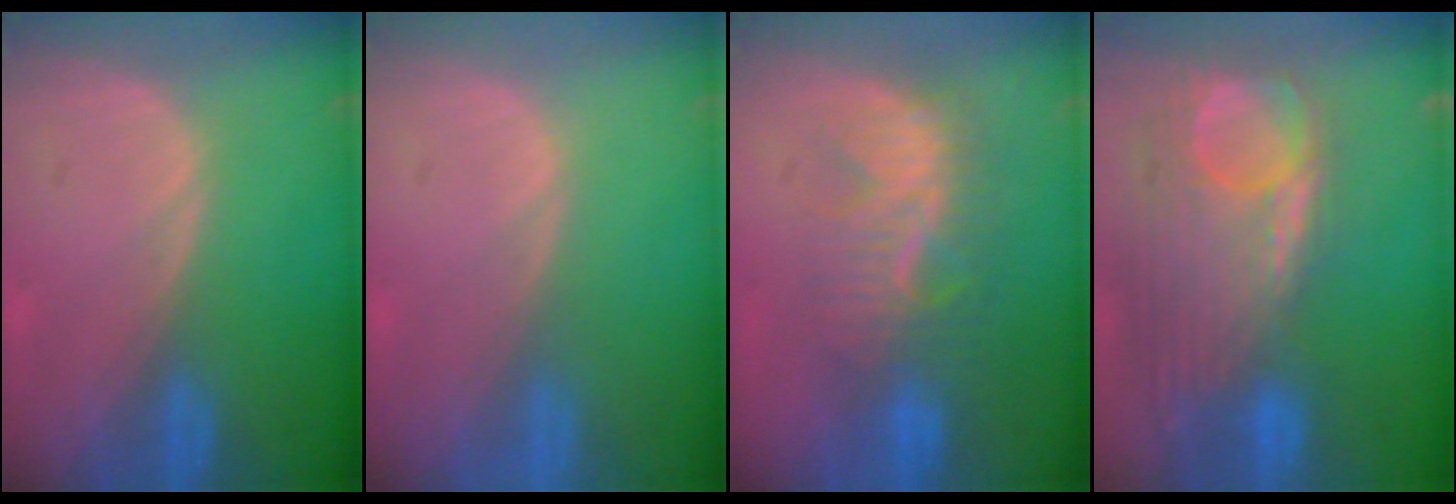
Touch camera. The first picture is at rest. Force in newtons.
{"total": 0.0}
{"total": 8.3, "press": 7.9, "slide": 2.3}
{"total": 12.6, "press": 10.6, "slide": 6.8}